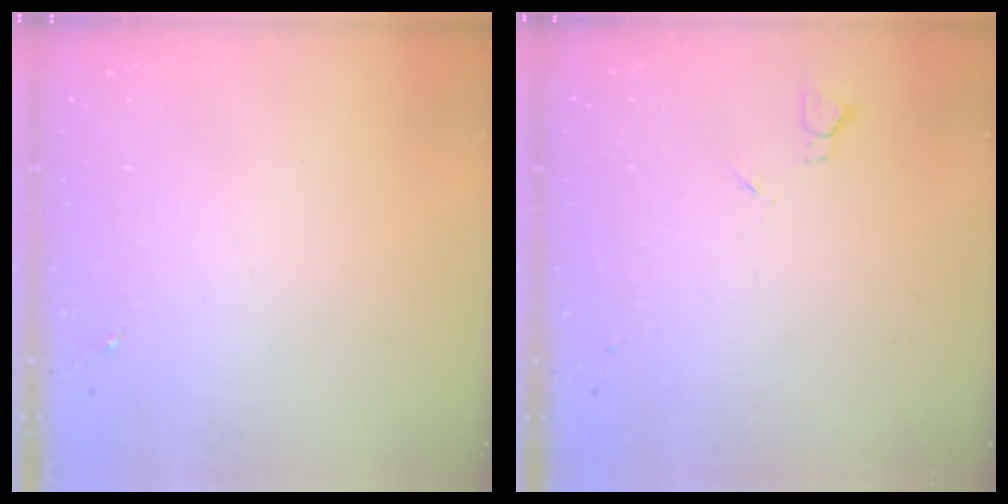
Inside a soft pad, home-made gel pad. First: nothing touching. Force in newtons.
{"total": 2.7, "press": 2.6, "slide": 0.3}